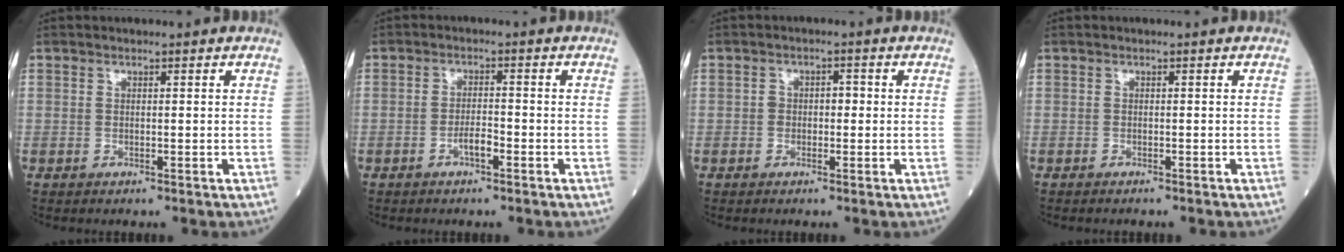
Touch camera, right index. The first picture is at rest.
{"total": 2.4, "force": [-1.3, 0.6, 1.9], "torque": [-0.030, 0.004, -0.025]}
{"total": 2.3, "force": [-0.1, 1.5, 1.7], "torque": [-0.023, 0.015, -0.004]}
{"total": 1.2, "force": [-1.1, 0.1, 0.4], "torque": [-0.008, -0.002, -0.014]}